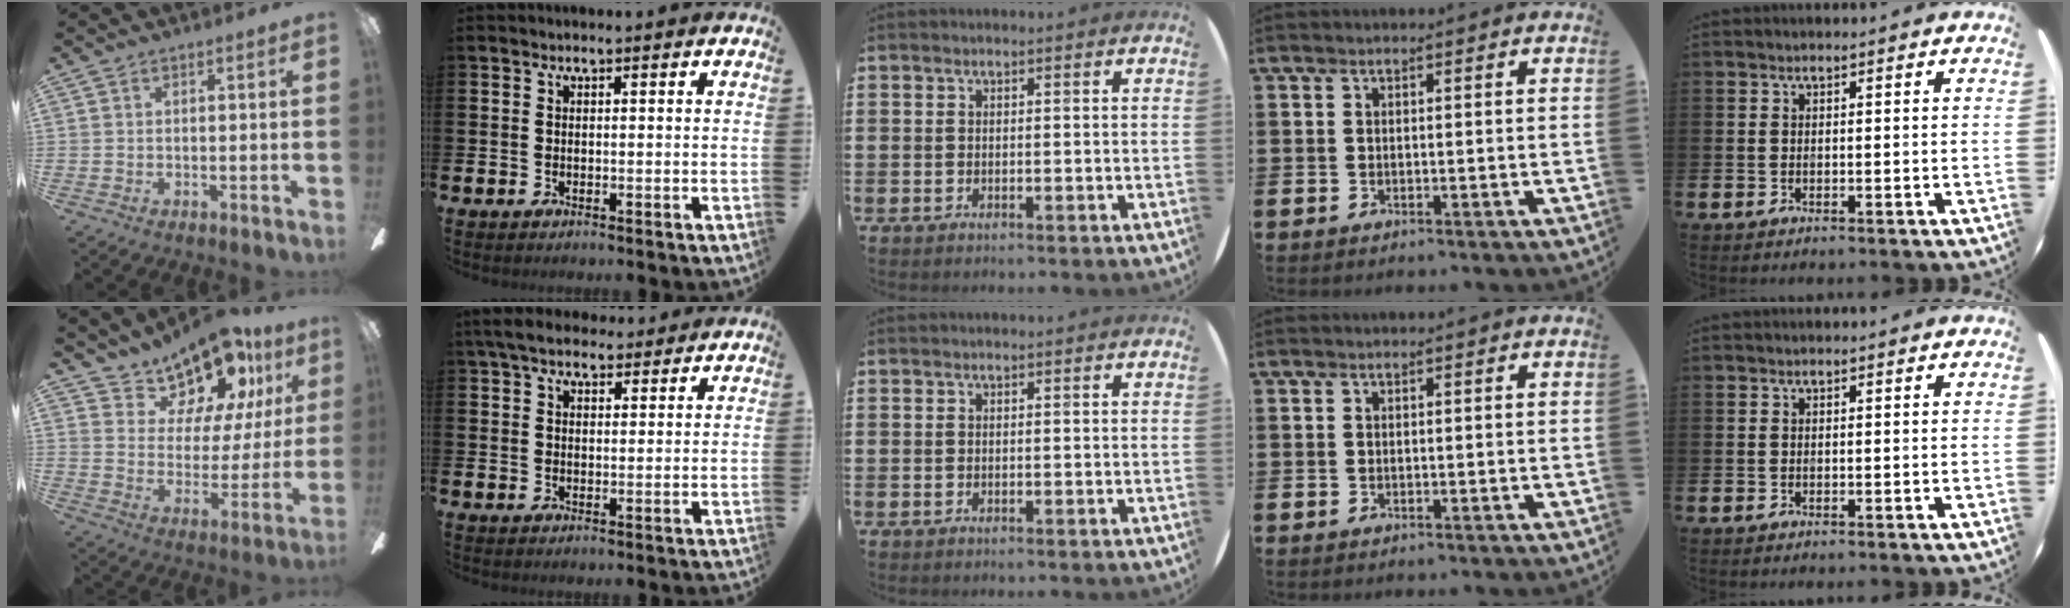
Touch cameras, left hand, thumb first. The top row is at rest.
{"thumb": {"total": 15.2, "force": [12.5, 6.7, 5.3], "torque": [-0.098, -0.092, 0.225]}, "index": {"total": 5.5, "force": [4.9, 2.0, 1.7], "torque": [-0.047, -0.009, 0.090]}}